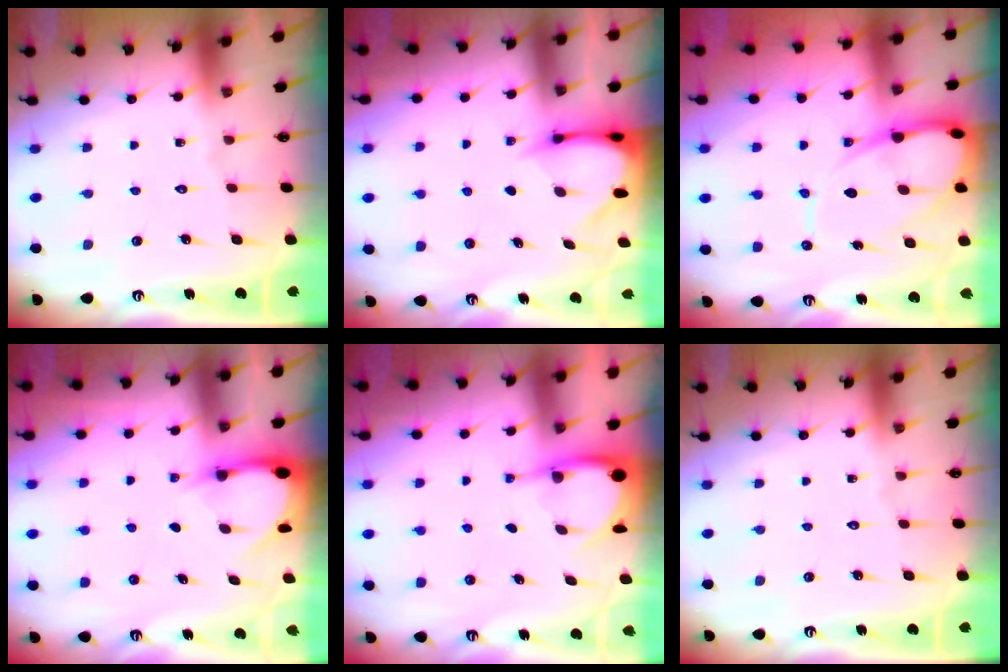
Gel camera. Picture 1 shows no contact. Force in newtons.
{"total": 3.5, "press": 3.5, "slide": 0.3}
{"total": 12.8, "press": 12.8, "slide": 1.2}
{"total": 2.9, "press": 2.9, "slide": 0.3}
{"total": 3.9, "press": 3.9, "slide": 0.4}
{"total": 0.0}